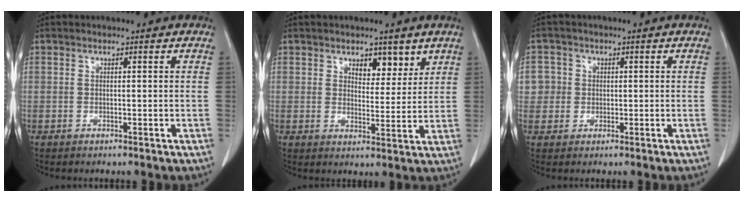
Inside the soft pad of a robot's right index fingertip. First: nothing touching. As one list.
[{"total": 4.5, "force": [3.0, 2.4, 2.4], "torque": [-0.023, -0.005, 0.046]}, {"total": 3.8, "force": [0.4, 3.7, 0.1], "torque": [0.013, 0.009, 0.006]}]